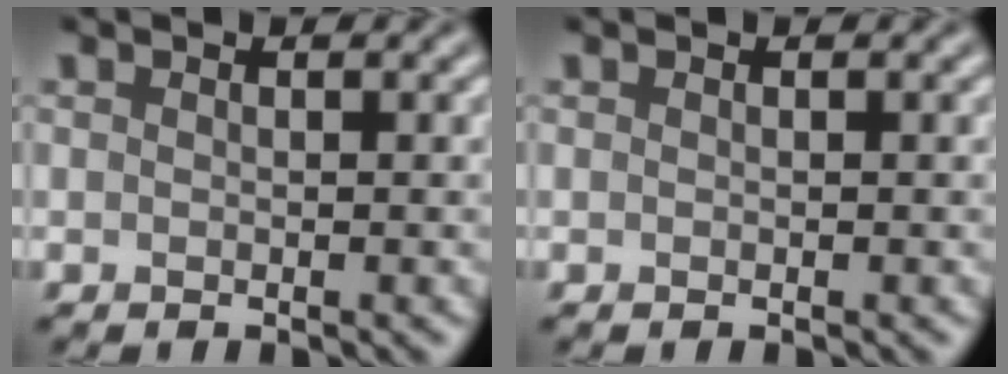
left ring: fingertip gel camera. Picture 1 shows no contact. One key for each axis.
{"total": 0.0}